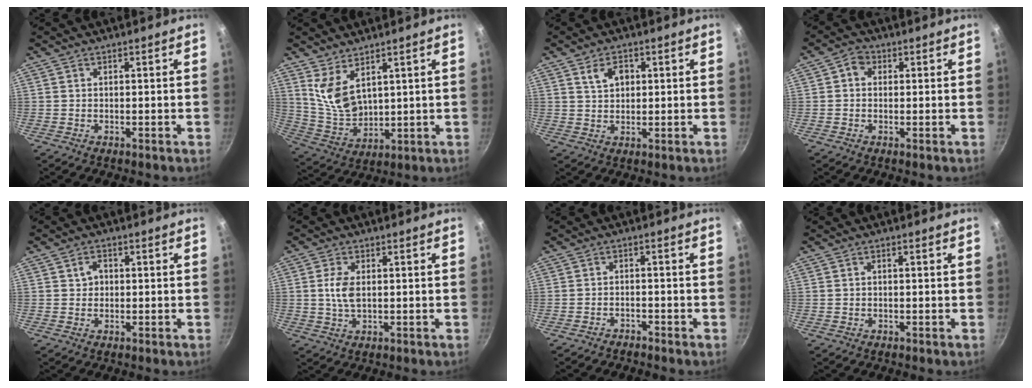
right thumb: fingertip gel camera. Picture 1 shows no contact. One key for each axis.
{"total": 8.3, "fx": 4.5, "fy": 4.3, "fz": 5.5, "tx": -0.092, "ty": -0.050, "tz": 0.105}
{"total": 4.4, "fx": 1.7, "fy": 3.0, "fz": 2.7, "tx": -0.029, "ty": -0.003, "tz": 0.031}
{"total": 3.1, "fx": 0.7, "fy": 2.7, "fz": 1.4, "tx": -0.011, "ty": 0.002, "tz": 0.002}
{"total": 2.2, "fx": 0.5, "fy": 1.9, "fz": 1.1, "tx": -0.005, "ty": 0.001, "tz": 0.005}
{"total": 4.6, "fx": 0.6, "fy": 2.6, "fz": 3.7, "tx": -0.074, "ty": -0.001, "tz": 0.011}
{"total": 1.9, "fx": -1.9, "fy": 0.4, "fz": 0.1, "tx": 0.000, "ty": 0.025, "tz": -0.030}
{"total": 0.6, "fx": -0.1, "fy": 0.2, "fz": 0.5, "tx": -0.015, "ty": 0.006, "tz": 0.001}